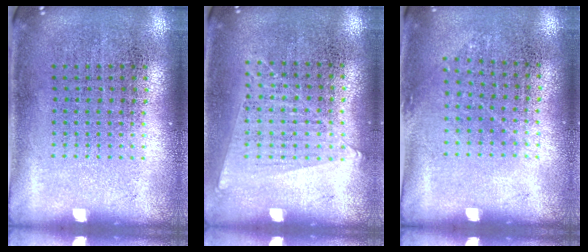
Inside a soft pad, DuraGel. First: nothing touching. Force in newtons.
{"total": 1.1, "press": 1.0, "slide": 0.5}
{"total": 0.7, "press": 0.5, "slide": 0.4}